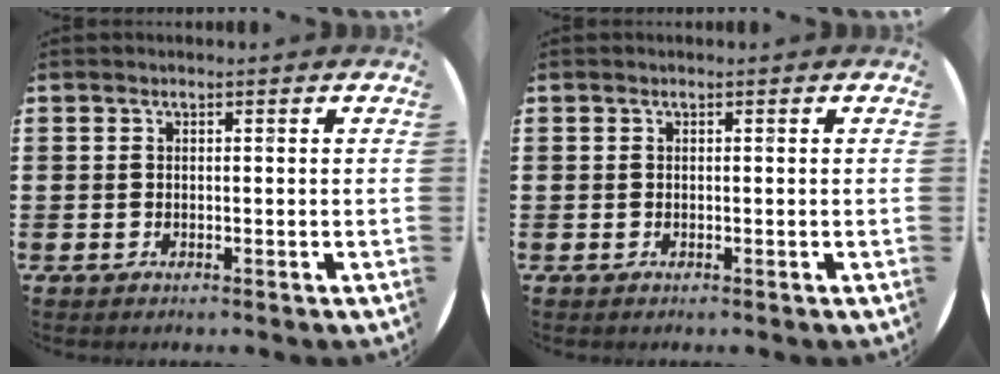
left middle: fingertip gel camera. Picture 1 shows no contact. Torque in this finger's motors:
{"motor_torque": [-0.09, 0.04, 0.00, 0.01]}